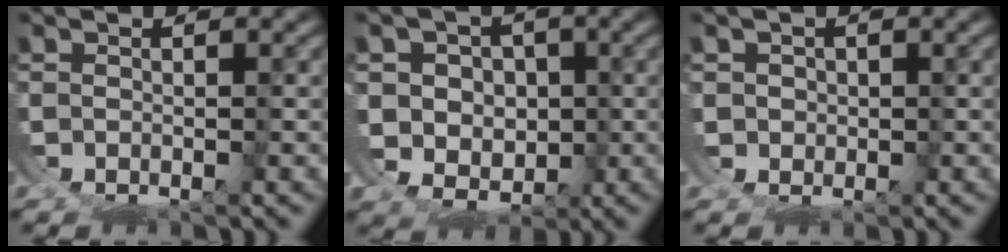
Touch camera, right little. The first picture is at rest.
{"total": 4.2, "force": [0.7, 4.0, 1.3], "torque": [-0.029, -0.026, 0.024]}
{"total": 1.3, "force": [0.9, 0.2, -0.9], "torque": [0.008, -0.017, 0.025]}